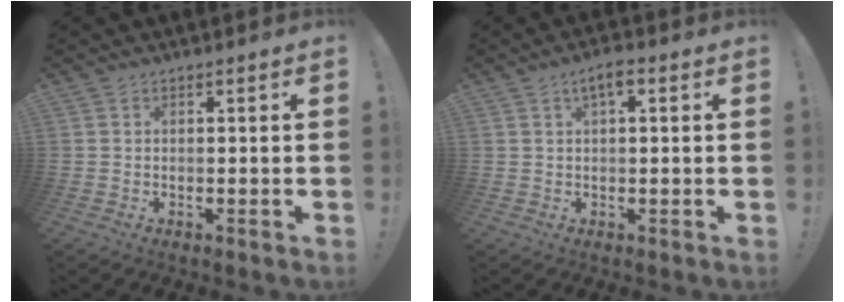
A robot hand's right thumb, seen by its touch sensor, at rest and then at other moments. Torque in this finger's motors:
{"motor_torque": [0.00, -0.01, 0.07, 0.03, 0.02]}